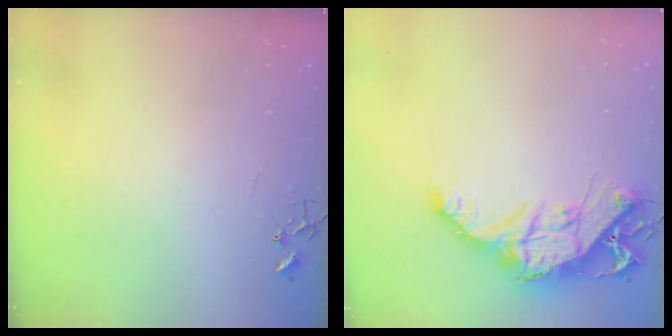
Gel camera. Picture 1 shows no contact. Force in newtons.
{"total": 16.1, "press": 16.0, "slide": 1.6}